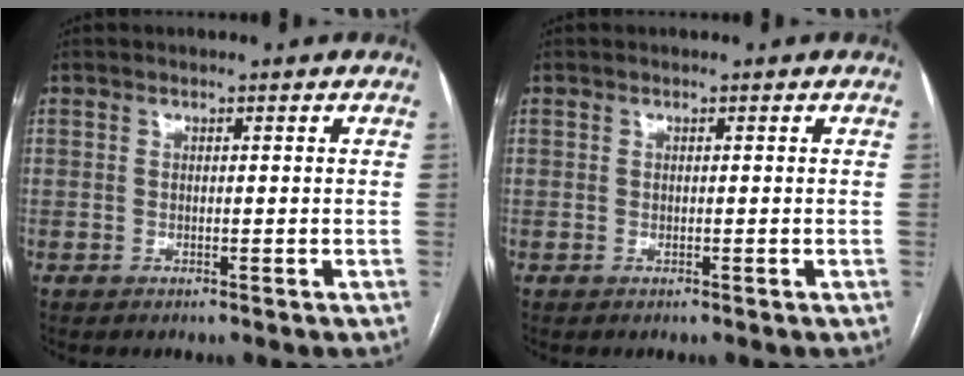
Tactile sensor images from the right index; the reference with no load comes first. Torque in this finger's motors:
{"motor_torque": [0.02, 0.02, 0.04, 0.01]}